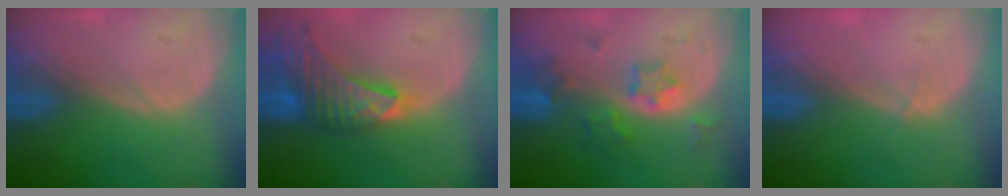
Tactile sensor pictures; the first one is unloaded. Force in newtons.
{"total": 9.4, "press": 8.4, "slide": 4.3}
{"total": 5.7, "press": 5.3, "slide": 2.3}
{"total": 0.6, "press": 0.4, "slide": 0.3}